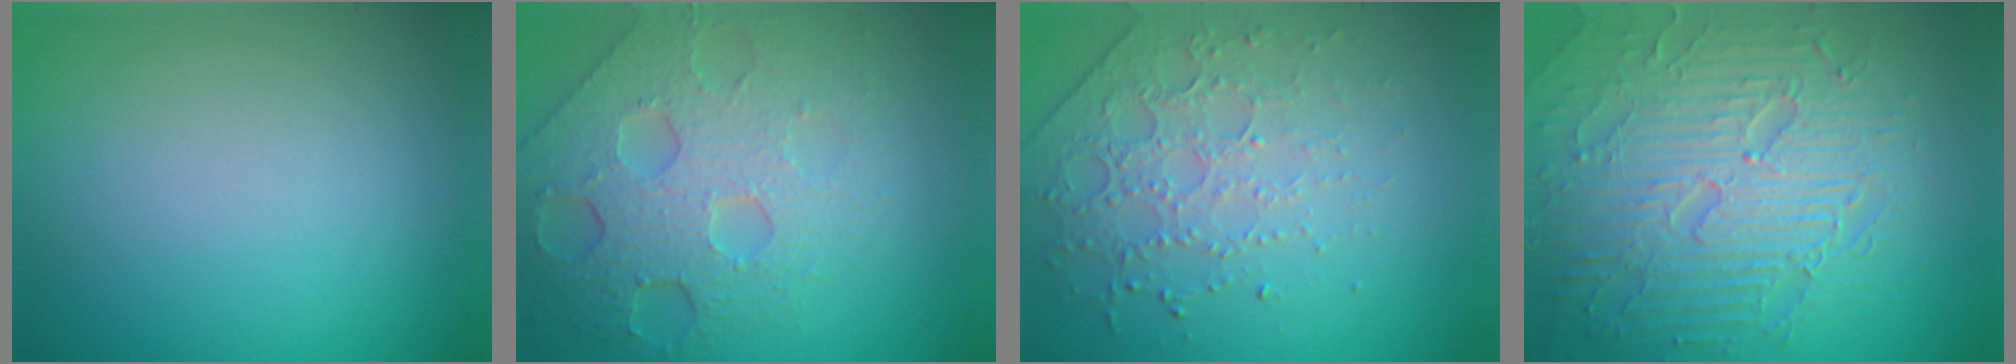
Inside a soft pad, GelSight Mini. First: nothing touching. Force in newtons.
{"total": 8.2, "press": 5.6, "slide": 6.0}
{"total": 4.7, "press": 3.2, "slide": 3.5}
{"total": 9.0, "press": 6.4, "slide": 6.4}